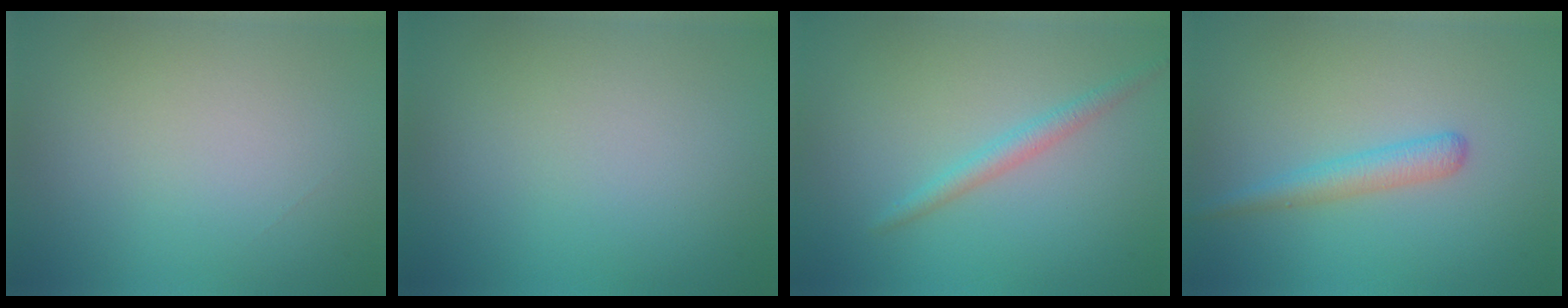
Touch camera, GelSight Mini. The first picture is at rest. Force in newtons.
{"total": 0.0}
{"total": 1.8, "press": 1.8, "slide": 0.1}
{"total": 2.2, "press": 2.2, "slide": 0.1}